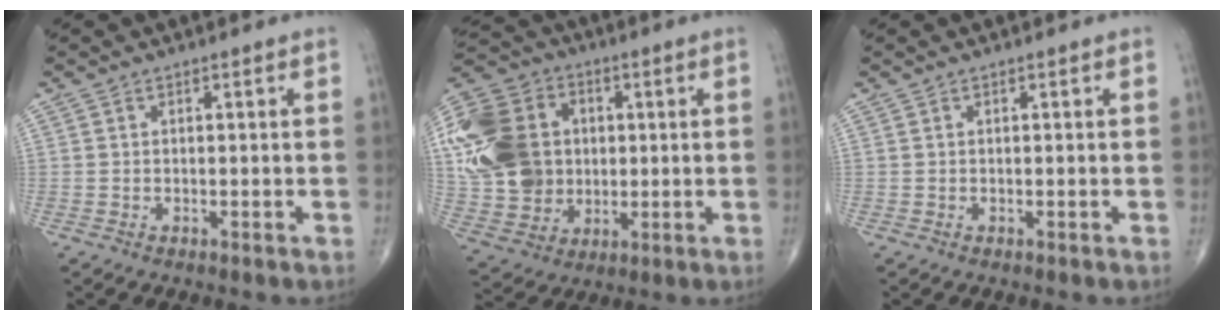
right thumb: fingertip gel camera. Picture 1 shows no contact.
{"total": 23.2, "force": [3.2, 18.2, 14.0], "torque": [-0.287, 0.018, 0.066]}
{"total": 0.0}